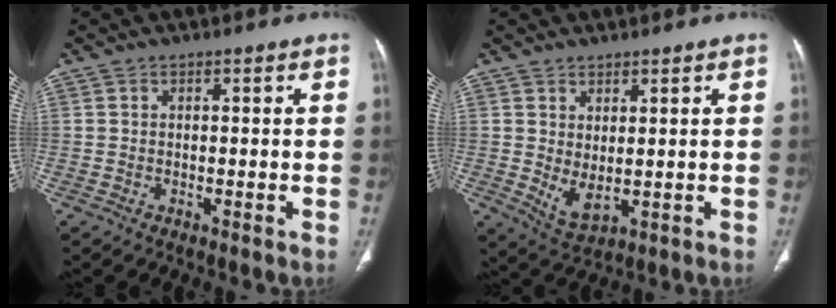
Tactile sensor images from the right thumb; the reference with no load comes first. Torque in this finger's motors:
{"motor_torque": [1.38, 3.63, 0.39, 0.47, 0.09]}